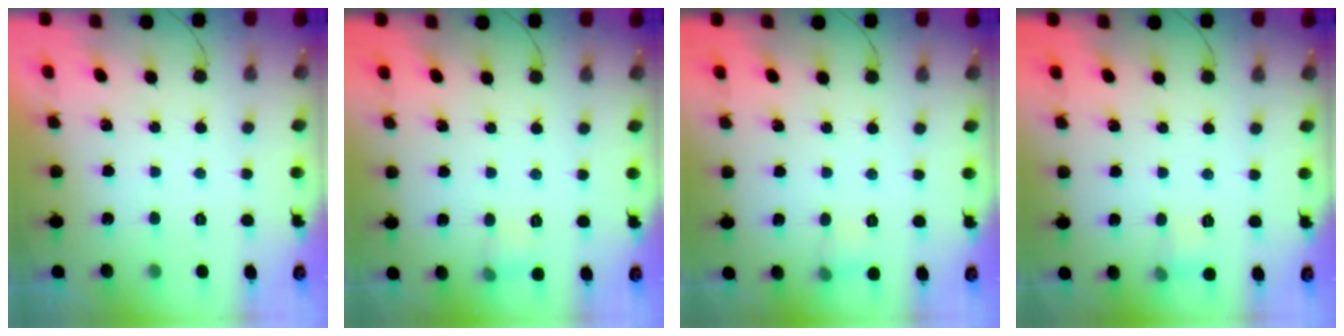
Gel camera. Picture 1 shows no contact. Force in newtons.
{"total": 4.5, "press": 4.3, "slide": 1.4}
{"total": 4.5, "press": 4.3, "slide": 1.3}
{"total": 5.5, "press": 5.2, "slide": 1.7}